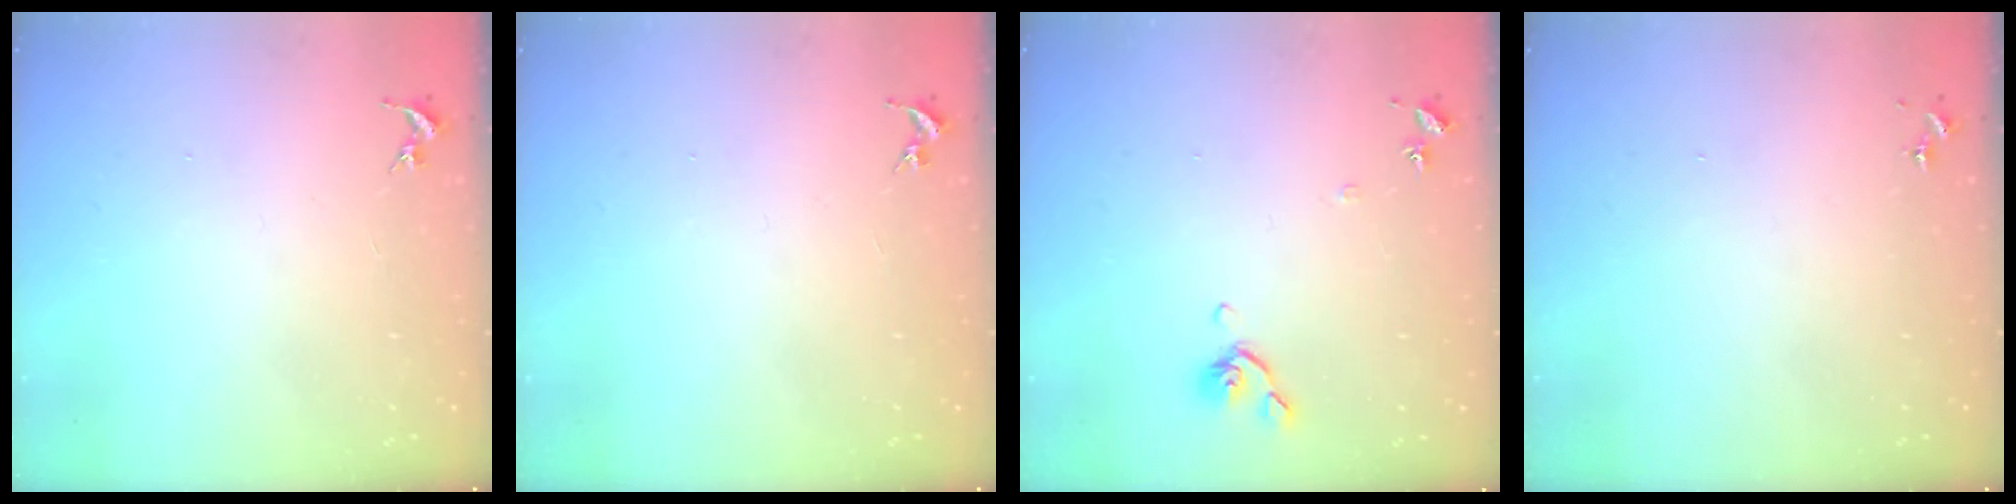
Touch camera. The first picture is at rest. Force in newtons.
{"total": 0.0}
{"total": 6.7, "press": 6.6, "slide": 1.0}
{"total": 0.0}